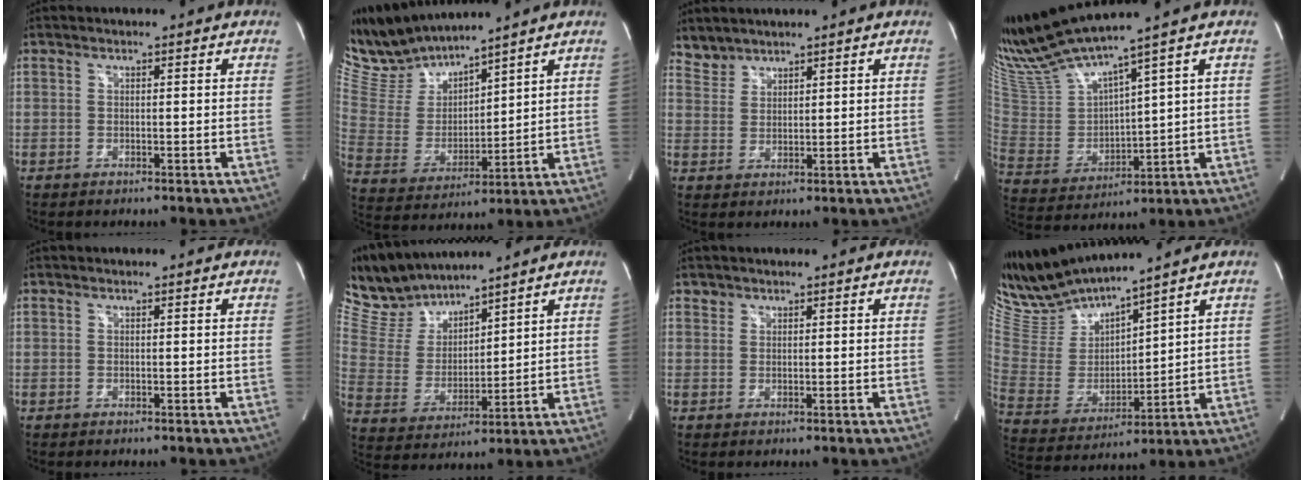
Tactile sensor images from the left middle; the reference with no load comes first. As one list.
[{"total": 11.1, "force": [10.8, 0.9, 2.5], "torque": [-0.076, 0.002, 0.236]}, {"total": 3.0, "force": [2.8, 1.0, -0.4], "torque": [0.009, 0.011, 0.059]}, {"total": 13.7, "force": [11.8, -0.8, 6.8], "torque": [-0.146, -0.012, 0.244]}, {"total": 0.0}, {"total": 10.5, "force": [9.9, 2.5, 2.2], "torque": [-0.065, 0.013, 0.213]}, {"total": 1.0, "force": [0.7, 0.7, -0.1], "torque": [0.010, 0.003, 0.009]}, {"total": 12.4, "force": [11.9, 0.1, 3.6], "torque": [-0.091, -0.006, 0.253]}]